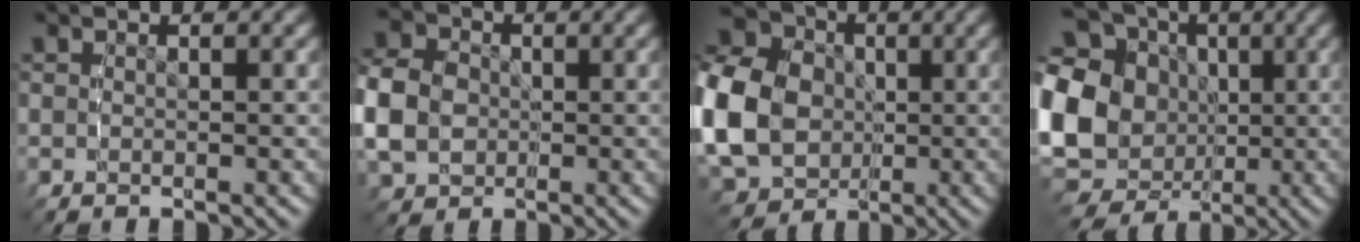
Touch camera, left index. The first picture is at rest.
{"total": 6.6, "force": [-0.1, 5.7, 3.3], "torque": [-0.082, -0.018, 0.004]}
{"total": 14.4, "force": [0.5, 12.3, 7.6], "torque": [-0.179, -0.023, 0.004]}
{"total": 17.6, "force": [0.3, 15.1, 8.9], "torque": [-0.192, -0.033, -0.001]}